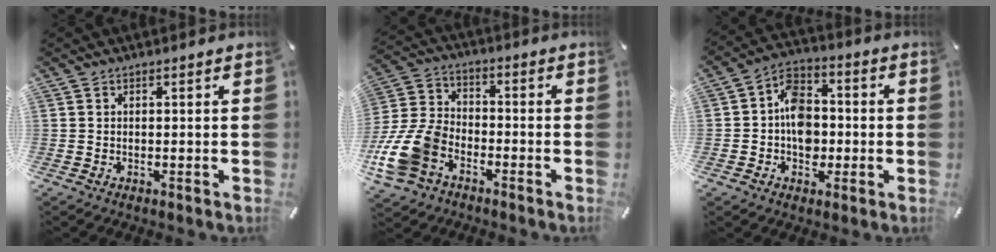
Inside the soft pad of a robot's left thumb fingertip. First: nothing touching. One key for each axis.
{"total": 13.5, "fx": -6.7, "fy": 9.4, "fz": 7.0, "tx": -0.161, "ty": 0.040, "tz": -0.125}
{"total": 9.7, "fx": -1.5, "fy": 7.8, "fz": 5.6, "tx": -0.091, "ty": 0.018, "tz": -0.024}